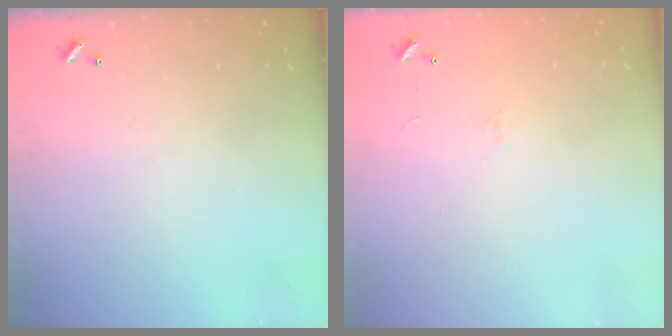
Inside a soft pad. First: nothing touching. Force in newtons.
{"total": 5.6, "press": 5.6, "slide": 0.8}